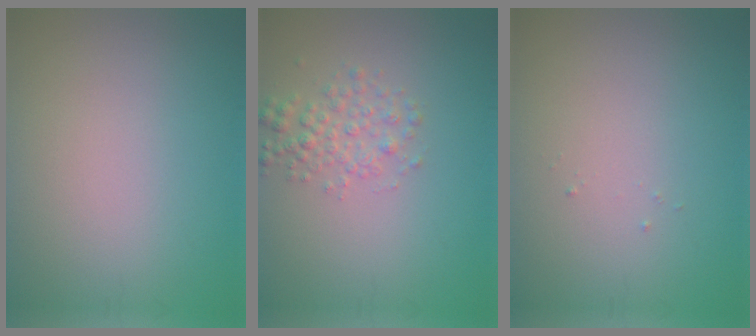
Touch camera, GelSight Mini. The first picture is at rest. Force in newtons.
{"total": 2.3, "press": 2.3, "slide": 0.1}
{"total": 0.0}